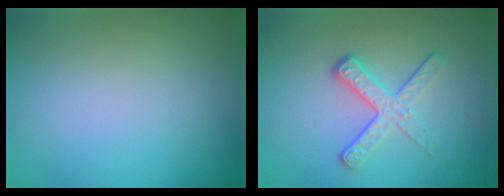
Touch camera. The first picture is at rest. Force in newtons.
{"total": 3.5, "press": 2.4, "slide": 2.6}